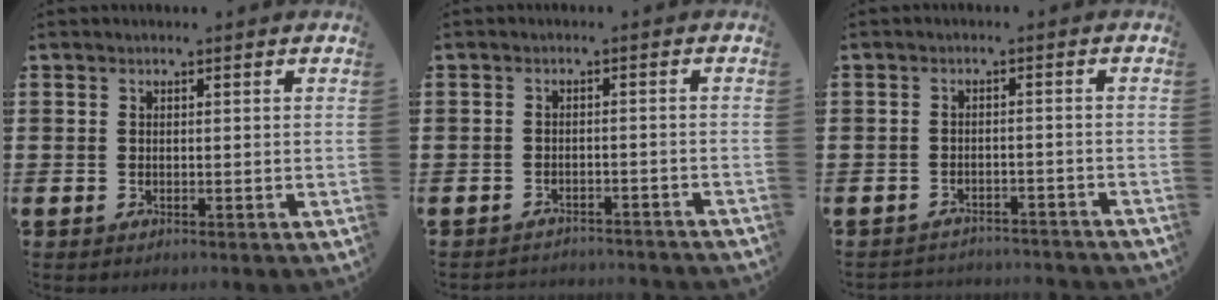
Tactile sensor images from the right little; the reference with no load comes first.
{"total": 1.8, "force": [-1.8, -0.1, -0.2], "torque": [-0.003, 0.004, -0.039]}
{"total": 2.0, "force": [-2.0, 0.0, -0.1], "torque": [-0.004, 0.003, -0.044]}